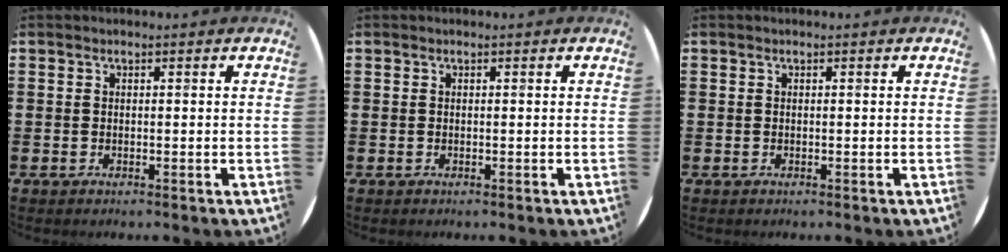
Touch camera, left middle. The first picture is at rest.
{"total": 0.0}
{"total": 0.0}